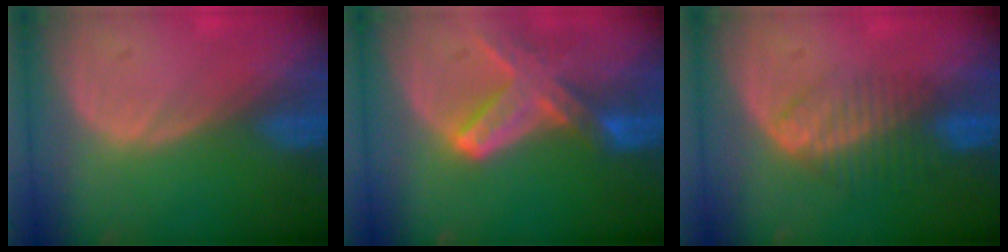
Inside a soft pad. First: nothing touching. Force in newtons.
{"total": 8.0, "press": 7.0, "slide": 3.8}
{"total": 6.6, "press": 5.6, "slide": 3.5}